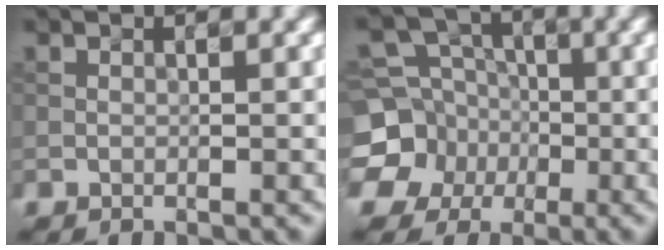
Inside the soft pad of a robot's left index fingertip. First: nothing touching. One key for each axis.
{"total": 8.2, "fx": -1.9, "fy": 7.6, "fz": 2.6, "tx": -0.056, "ty": 0.000, "tz": -0.061}